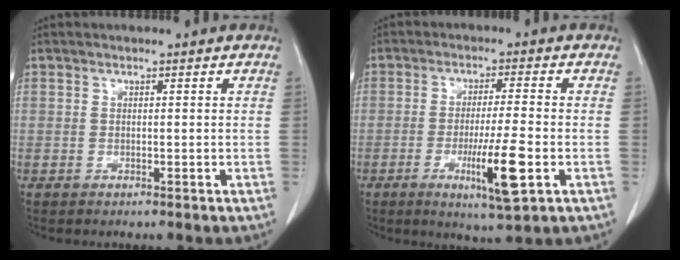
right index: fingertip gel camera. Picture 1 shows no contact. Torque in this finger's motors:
{"motor_torque": [2.13, 0.00, 0.95, 0.21]}